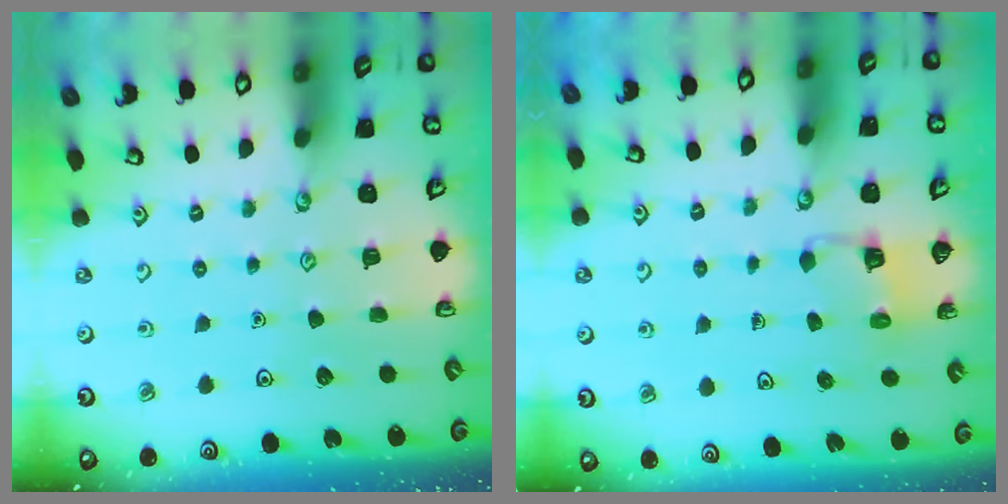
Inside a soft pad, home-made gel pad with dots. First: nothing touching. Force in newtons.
{"total": 3.3, "press": 3.3, "slide": 0.3}